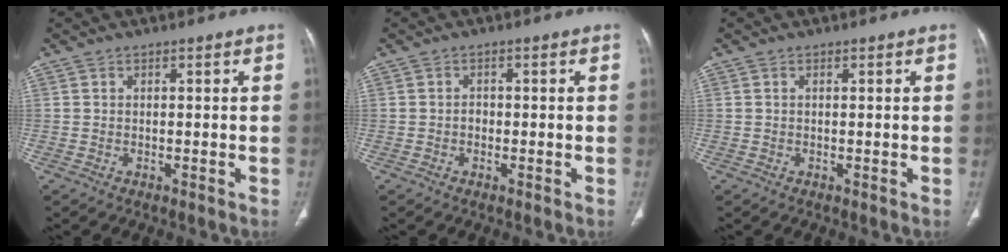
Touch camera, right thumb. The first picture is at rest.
{"total": 1.1, "force": [-0.4, 0.9, 0.5], "torque": [-0.003, 0.005, -0.009]}
{"total": 0.0}